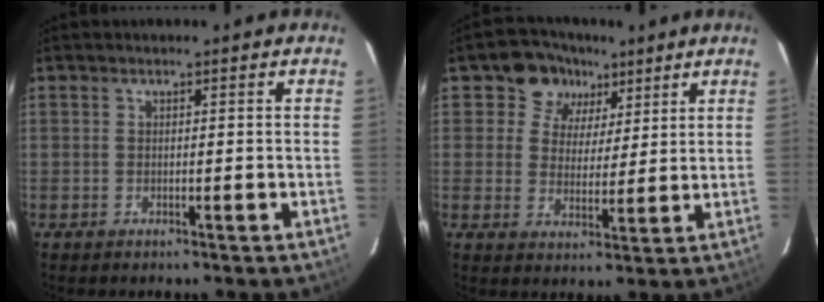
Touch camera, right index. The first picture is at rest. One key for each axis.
{"total": 8.2, "fx": 4.3, "fy": 6.8, "fz": 1.4, "tx": -0.022, "ty": 0.010, "tz": 0.064}